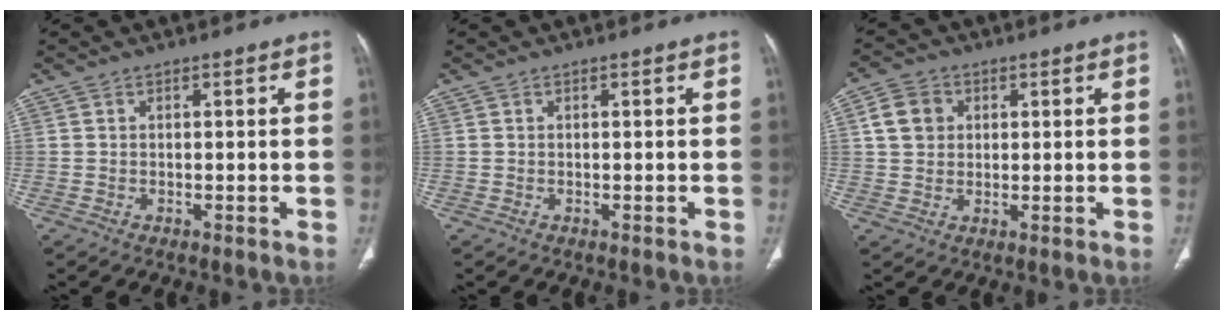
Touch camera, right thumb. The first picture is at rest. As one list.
[{"total": 0.0}, {"total": 5.9, "force": [1.6, 4.9, 2.8], "torque": [-0.034, 0.002, 0.027]}]